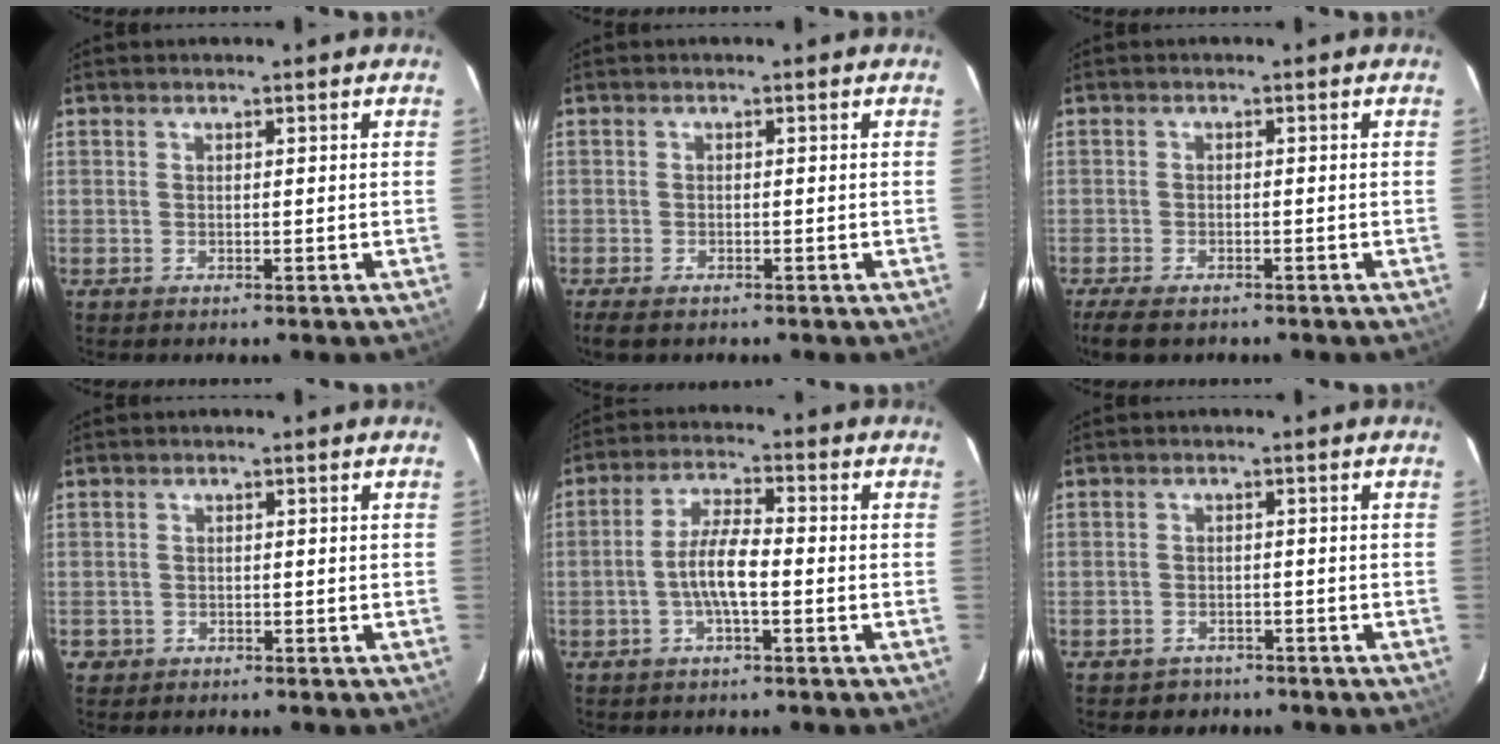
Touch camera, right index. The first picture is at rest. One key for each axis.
{"total": 3.5, "fx": -2.6, "fy": 1.3, "fz": 2.0, "tx": -0.050, "ty": -0.014, "tz": -0.047}
{"total": 5.8, "fx": -4.5, "fy": 2.1, "fz": 3.1, "tx": -0.082, "ty": -0.023, "tz": -0.081}
{"total": 1.8, "fx": -0.6, "fy": 1.7, "fz": 0.2, "tx": -0.008, "ty": 0.004, "tz": -0.006}
{"total": 6.5, "fx": -1.9, "fy": 1.5, "fz": 6.0, "tx": -0.121, "ty": 0.007, "tz": -0.035}
{"total": 3.6, "fx": -2.5, "fy": 2.6, "fz": 0.2, "tx": -0.015, "ty": 0.009, "tz": -0.033}